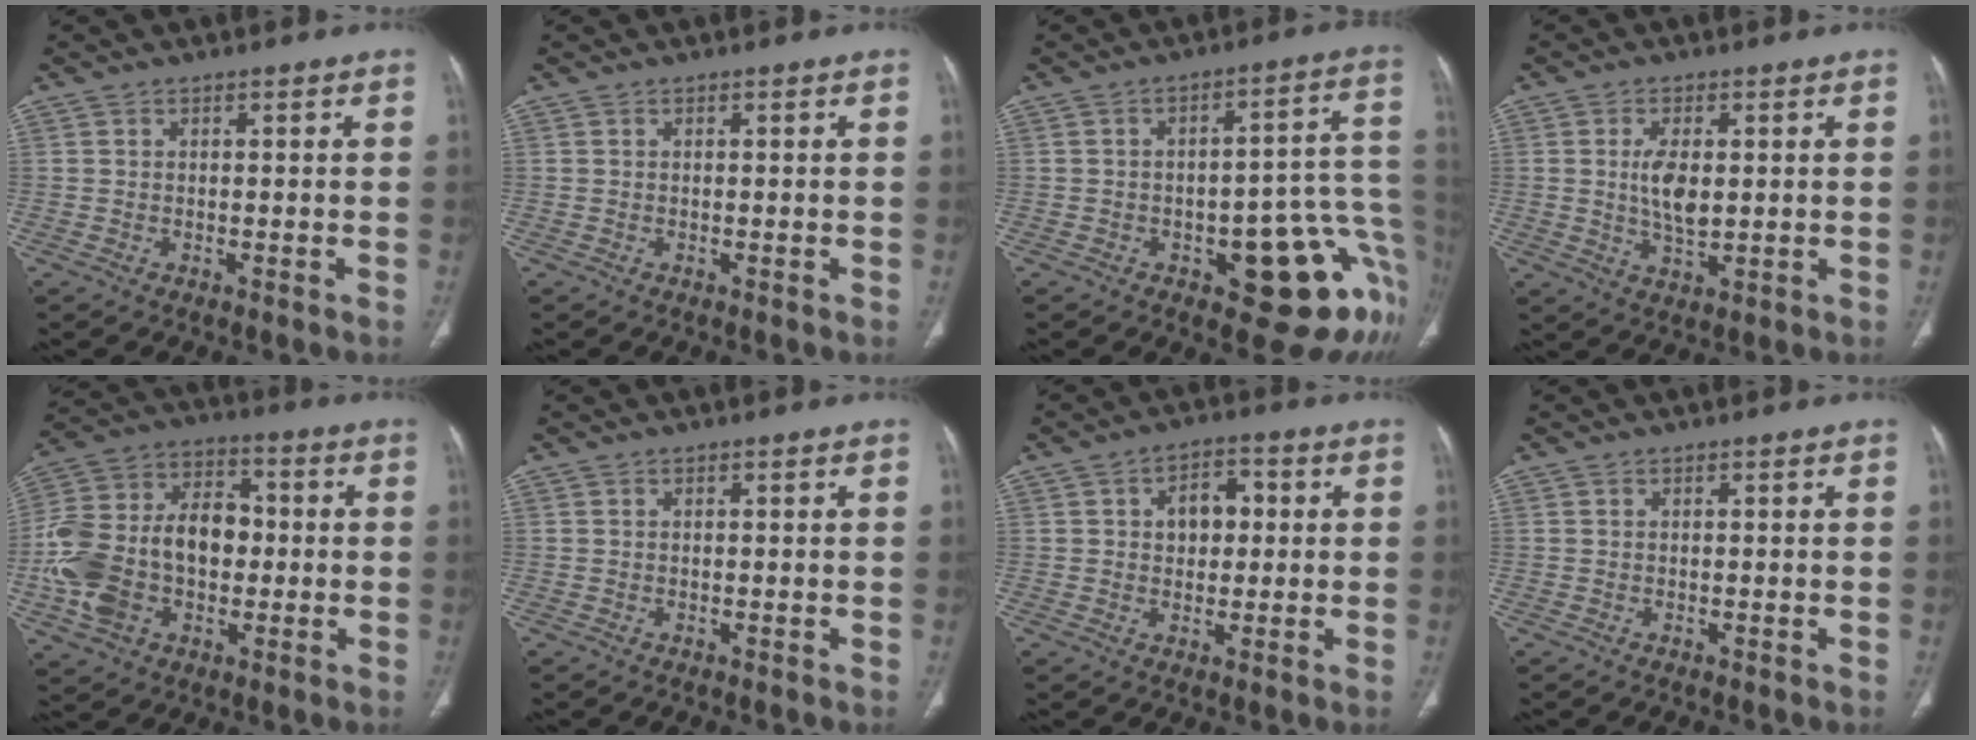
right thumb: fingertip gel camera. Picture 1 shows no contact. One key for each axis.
{"total": 0.0}
{"total": 18.7, "fx": -6.8, "fy": 7.5, "fz": 15.7, "tx": -0.105, "ty": 0.052, "tz": -0.073}
{"total": 6.1, "fx": 0.7, "fy": 2.9, "fz": 5.4, "tx": -0.100, "ty": -0.010, "tz": 0.016}
{"total": 20.3, "fx": -2.0, "fy": 13.8, "fz": 14.8, "tx": -0.284, "ty": 0.037, "tz": -0.033}
{"total": 0.0}
{"total": 6.4, "fx": 1.1, "fy": 4.5, "fz": 4.5, "tx": -0.044, "ty": 0.011, "tz": 0.013}
{"total": 0.0}